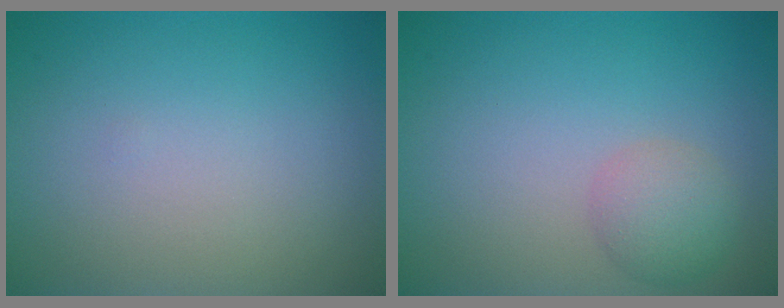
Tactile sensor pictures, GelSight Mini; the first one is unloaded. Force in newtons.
{"total": 2.6, "press": 2.6, "slide": 0.1}